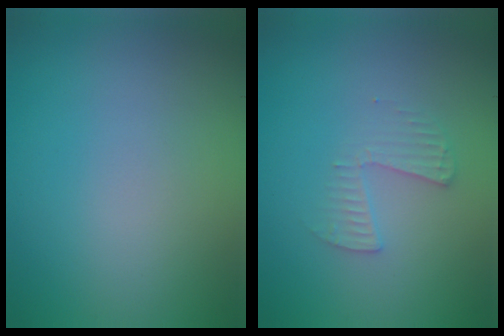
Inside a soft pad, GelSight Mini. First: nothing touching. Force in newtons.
{"total": 1.6, "press": 1.6, "slide": 0.1}